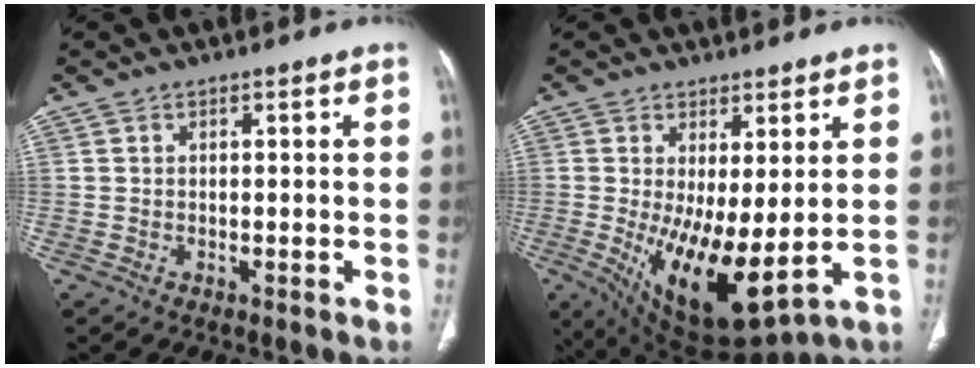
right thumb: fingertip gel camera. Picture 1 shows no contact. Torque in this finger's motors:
{"motor_torque": [3.22, 1.79, 1.29, -0.82, 0.51]}